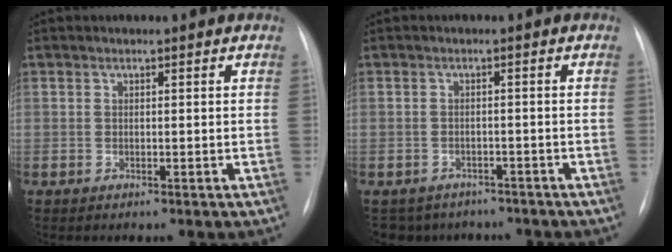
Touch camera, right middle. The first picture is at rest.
{"total": 6.6, "force": [-5.7, 3.5, 0.3], "torque": [-0.006, 0.008, -0.067]}